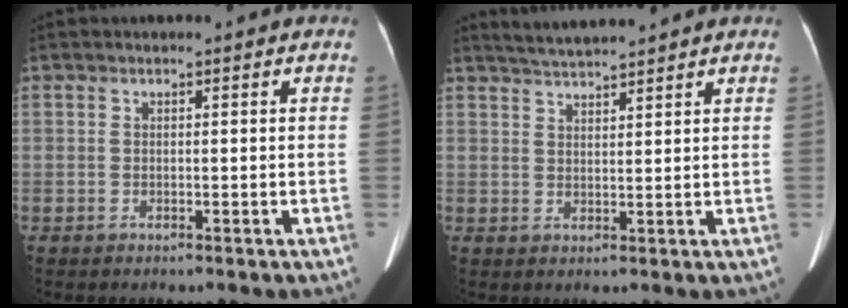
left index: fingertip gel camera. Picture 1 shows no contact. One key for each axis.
{"total": 4.7, "fx": 4.5, "fy": -0.6, "fz": 1.3, "tx": -0.028, "ty": 0.020, "tz": 0.083}